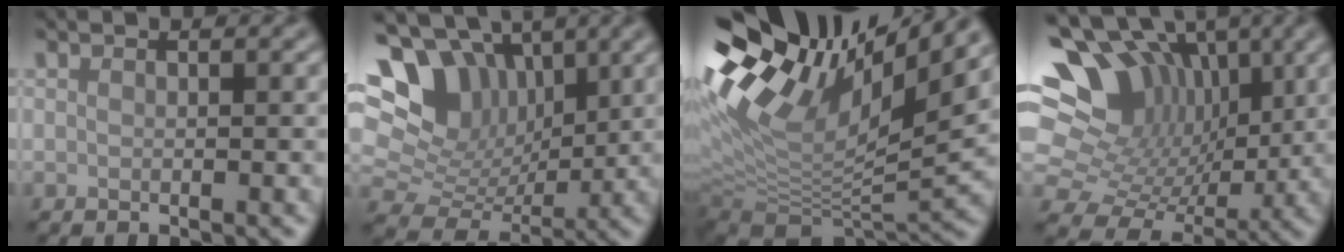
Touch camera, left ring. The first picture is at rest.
{"total": 14.0, "force": [5.2, 10.6, 7.6], "torque": [-0.161, 0.032, 0.081]}
{"total": 14.9, "force": [5.8, 6.4, 12.2], "torque": [-0.229, 0.012, 0.124]}
{"total": 14.0, "force": [4.6, 10.2, 8.3], "torque": [-0.175, 0.022, 0.080]}